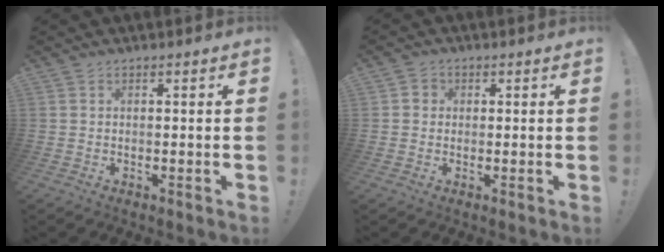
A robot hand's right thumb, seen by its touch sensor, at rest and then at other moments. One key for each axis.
{"total": 2.2, "fx": -0.2, "fy": 2.0, "fz": 0.8, "tx": -0.016, "ty": 0.009, "tz": -0.004}